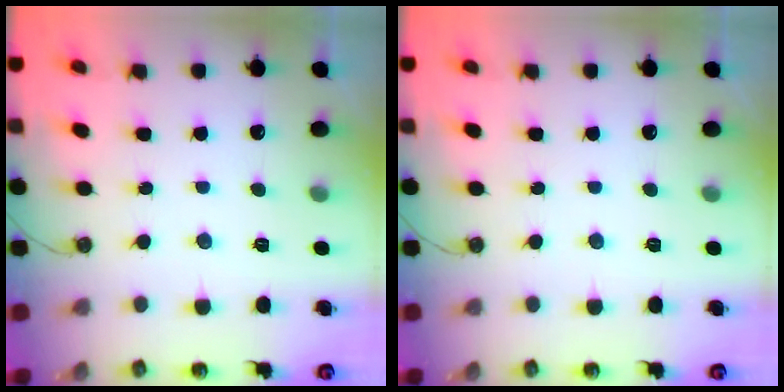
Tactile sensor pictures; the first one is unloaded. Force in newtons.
{"total": 0.0}